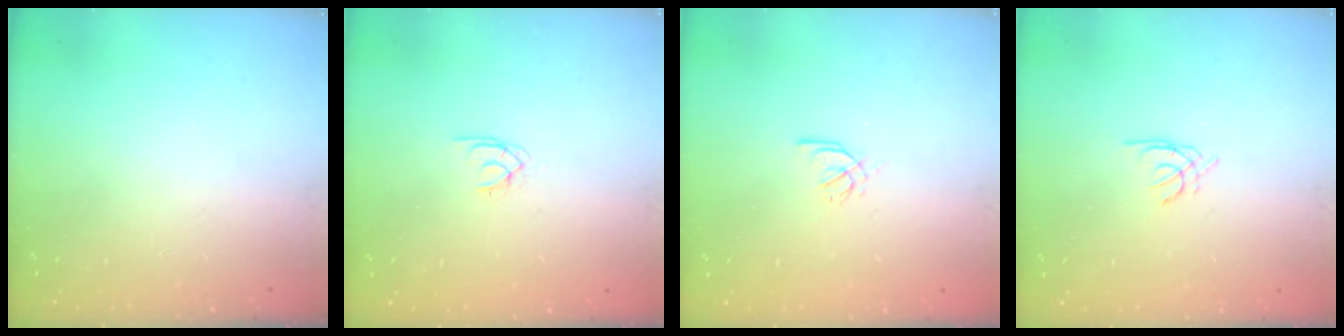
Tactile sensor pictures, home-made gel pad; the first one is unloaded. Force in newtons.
{"total": 1.4, "press": 1.4, "slide": 0.2}
{"total": 1.6, "press": 1.5, "slide": 0.3}
{"total": 1.7, "press": 1.6, "slide": 0.4}